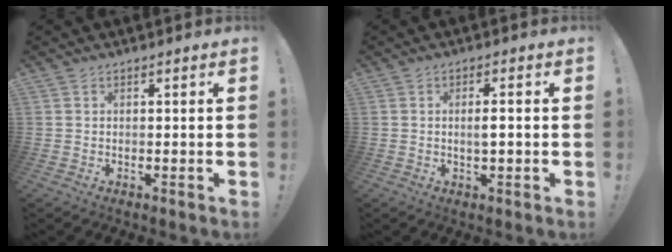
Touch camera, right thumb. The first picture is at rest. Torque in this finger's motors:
{"motor_torque": [0.01, -0.12, 0.04, 0.23, 0.10]}